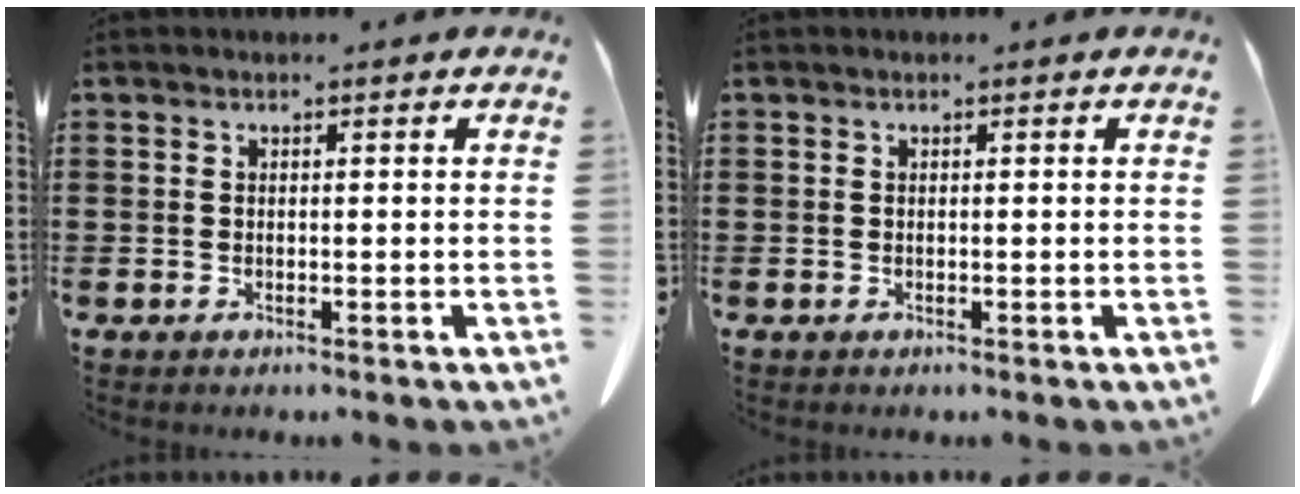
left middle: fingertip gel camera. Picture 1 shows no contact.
{"total": 0.0}